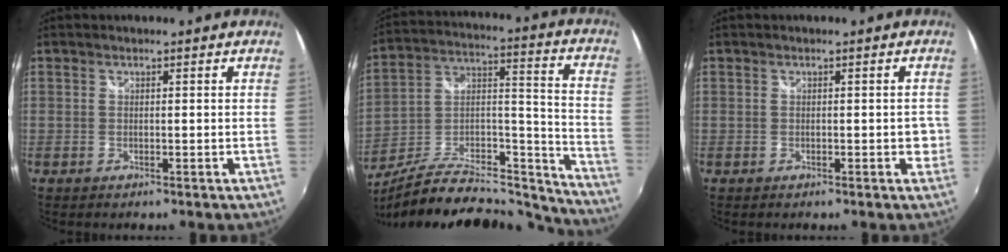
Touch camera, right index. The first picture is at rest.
{"total": 24.1, "force": [-19.8, 7.3, 11.6], "torque": [-0.183, 0.018, -0.306]}
{"total": 2.3, "force": [-0.5, 1.4, 1.7], "torque": [-0.016, 0.001, -0.003]}